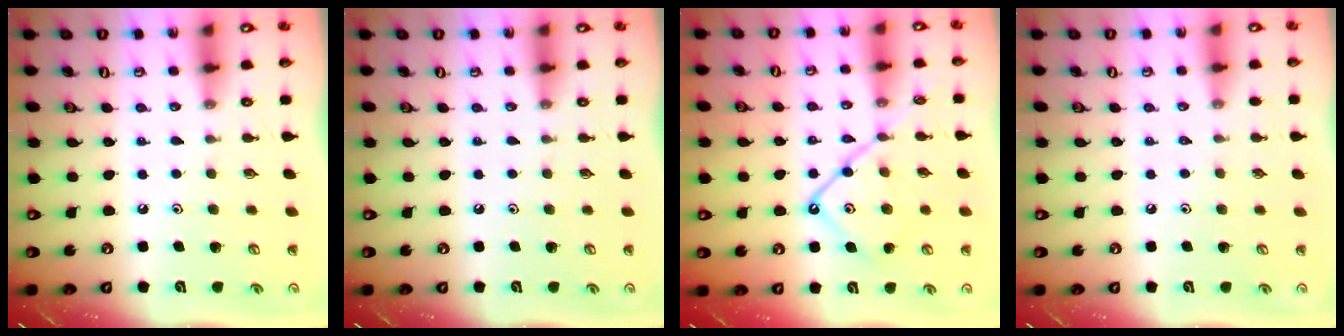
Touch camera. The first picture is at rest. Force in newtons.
{"total": 0.0}
{"total": 13.4, "press": 13.3, "slide": 1.3}
{"total": 2.0, "press": 2.0, "slide": 0.4}